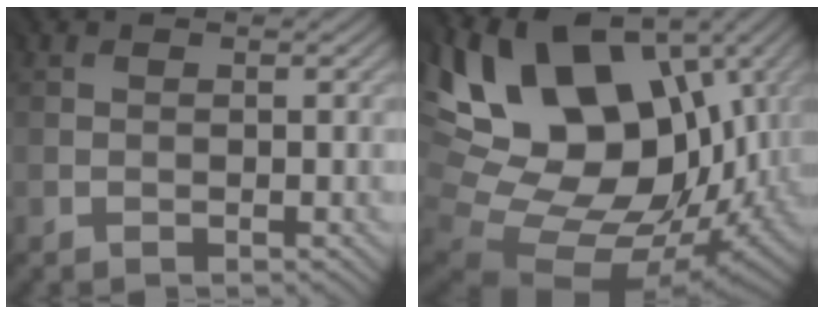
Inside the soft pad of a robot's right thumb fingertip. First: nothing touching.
{"total": 19.4, "force": [6.4, 11.9, 13.9], "torque": [-0.269, 0.005, 0.139]}